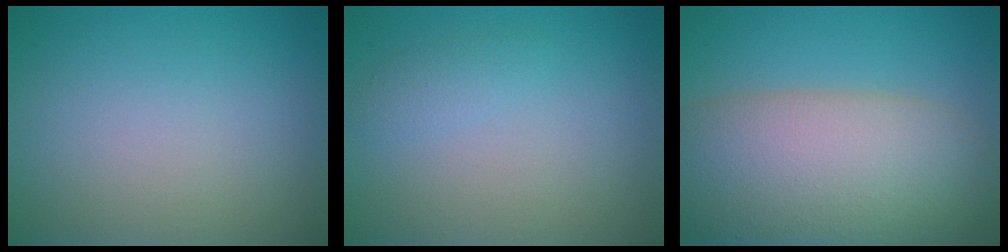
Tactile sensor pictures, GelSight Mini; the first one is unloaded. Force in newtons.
{"total": 1.1, "press": 1.1, "slide": 0.0}
{"total": 12.3, "press": 12.2, "slide": 0.8}